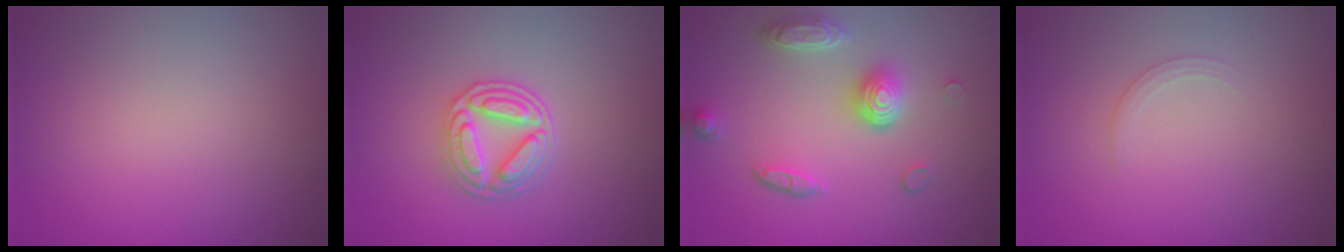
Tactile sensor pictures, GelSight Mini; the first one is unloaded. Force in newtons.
{"total": 4.1, "press": 3.5, "slide": 2.1}
{"total": 4.8, "press": 3.7, "slide": 3.1}
{"total": 1.0, "press": 1.0, "slide": 0.0}